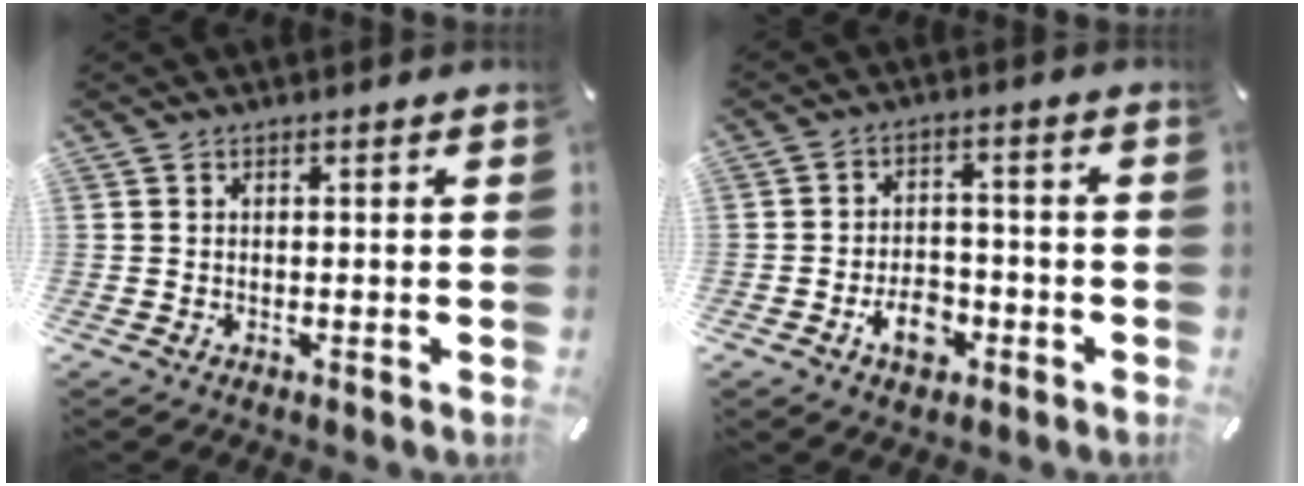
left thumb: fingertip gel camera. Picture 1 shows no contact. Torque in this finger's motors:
{"motor_torque": [0.57, 1.92, 0.63, 0.19, 0.03]}